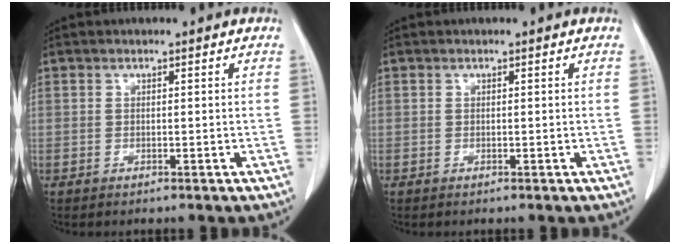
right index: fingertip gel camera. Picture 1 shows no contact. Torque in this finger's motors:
{"motor_torque": [-0.05, 0.05, 0.00, 0.00]}